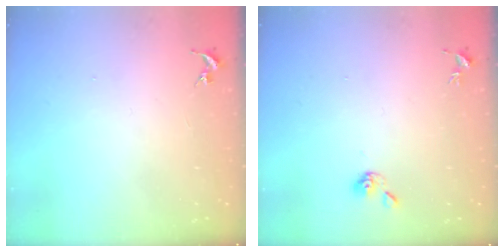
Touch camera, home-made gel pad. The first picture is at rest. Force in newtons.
{"total": 5.2, "press": 5.1, "slide": 0.6}